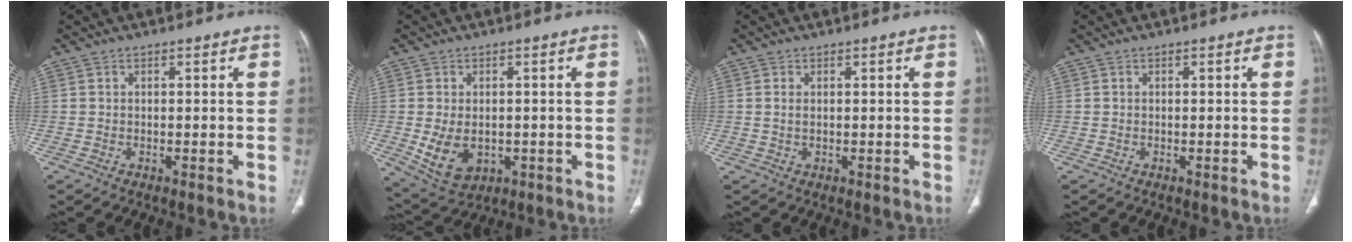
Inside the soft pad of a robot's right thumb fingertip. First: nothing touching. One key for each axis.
{"total": 8.3, "fx": -1.3, "fy": 5.8, "fz": 5.8, "tx": -0.094, "ty": -0.003, "tz": -0.001}
{"total": 1.3, "fx": 0.3, "fy": 0.7, "fz": 1.0, "tx": -0.025, "ty": 0.001, "tz": 0.009}
{"total": 0.0}